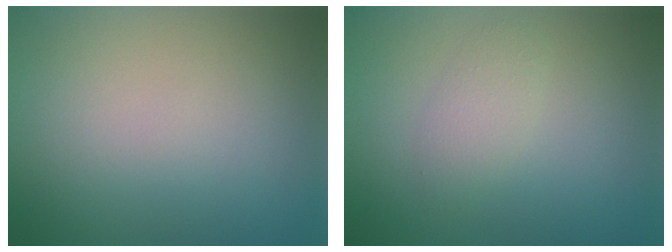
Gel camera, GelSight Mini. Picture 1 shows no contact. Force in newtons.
{"total": 1.9, "press": 1.9, "slide": 0.1}